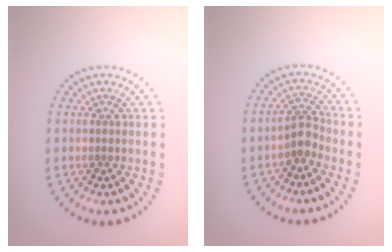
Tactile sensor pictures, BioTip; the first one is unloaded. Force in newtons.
{"total": 2.1, "press": 1.6, "slide": 1.4}